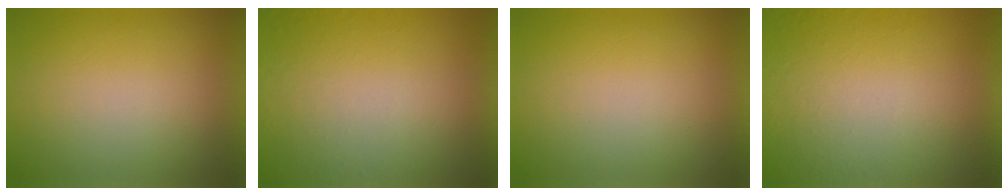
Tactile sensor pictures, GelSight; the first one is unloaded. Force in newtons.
{"total": 4.7}
{"total": 0.0}
{"total": 4.7}